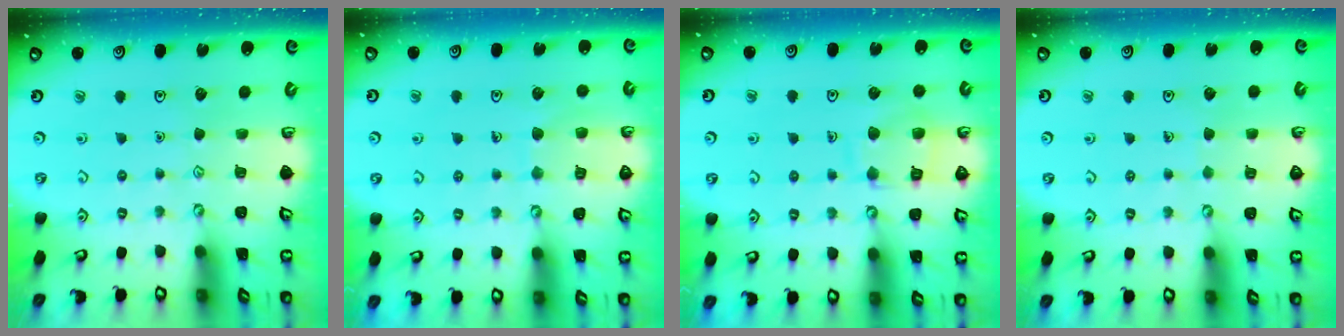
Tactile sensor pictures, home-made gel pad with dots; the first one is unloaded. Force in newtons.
{"total": 7.1, "press": 7.1, "slide": 0.5}
{"total": 10.6, "press": 10.6, "slide": 1.0}
{"total": 2.5, "press": 2.5, "slide": 0.2}